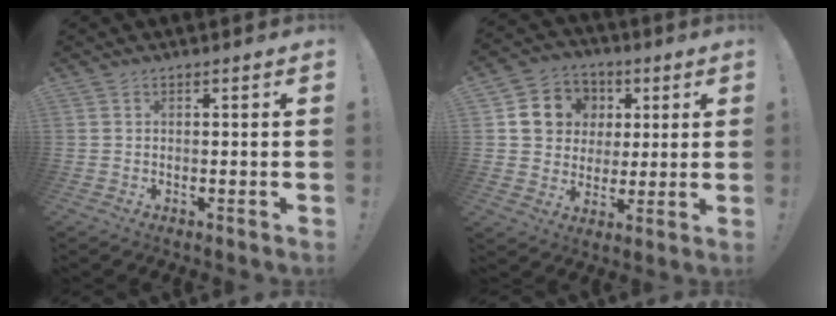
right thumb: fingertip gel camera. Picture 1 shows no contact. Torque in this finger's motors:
{"motor_torque": [1.32, 1.35, 0.11, -0.09, 0.01]}